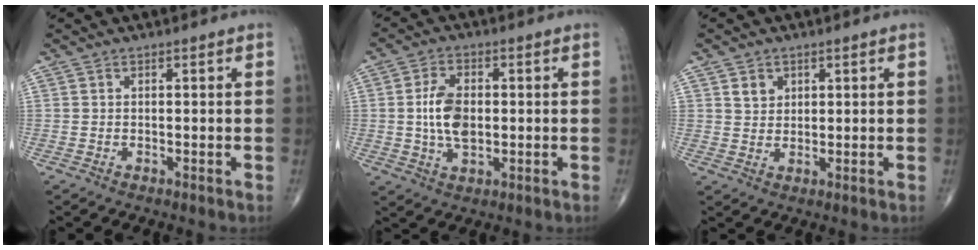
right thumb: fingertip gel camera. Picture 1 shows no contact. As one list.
[{"total": 7.9, "force": [0.1, 4.6, 6.4], "torque": [-0.116, 0.001, 0.001]}, {"total": 3.1, "force": [1.5, 2.5, 1.1], "torque": [-0.003, -0.011, 0.028]}]